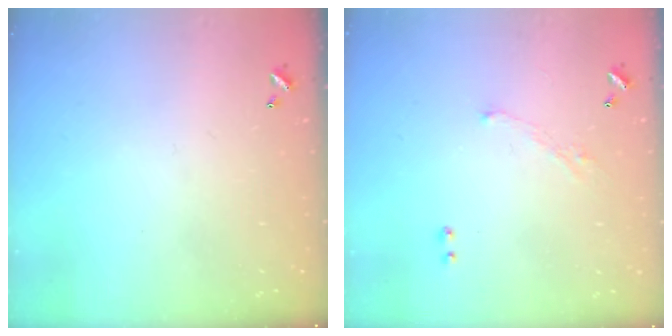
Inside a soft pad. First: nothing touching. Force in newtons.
{"total": 3.5, "press": 3.4, "slide": 0.8}